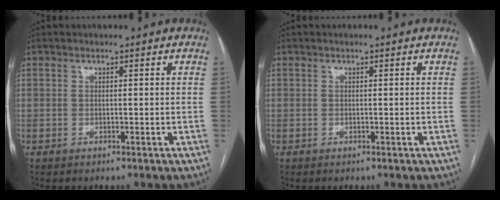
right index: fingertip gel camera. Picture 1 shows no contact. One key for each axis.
{"total": 0.0}